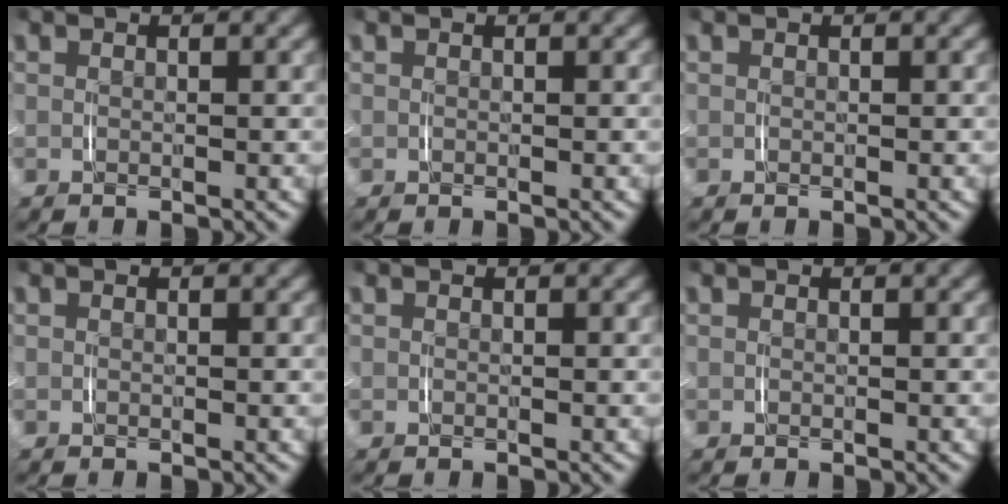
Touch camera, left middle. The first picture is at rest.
{"total": 0.0}
{"total": 0.0}
{"total": 0.0}
{"total": 0.0}
{"total": 0.0}